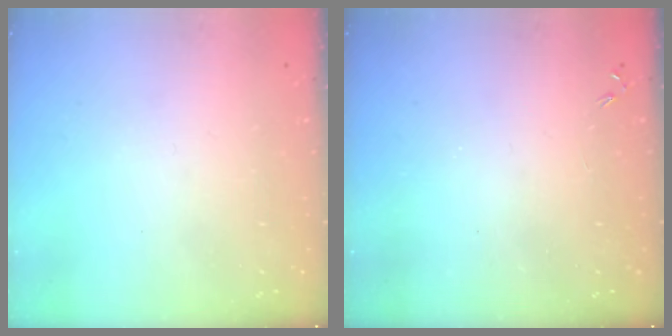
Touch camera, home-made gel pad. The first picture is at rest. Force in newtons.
{"total": 0.0}